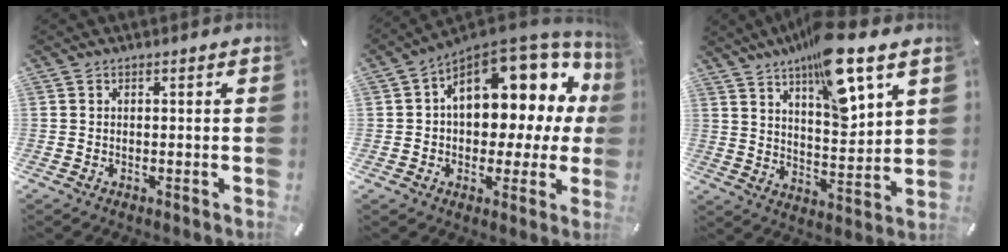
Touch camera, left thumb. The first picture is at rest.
{"total": 15.4, "force": [6.0, 9.8, 10.3], "torque": [-0.124, -0.062, 0.098]}
{"total": 15.1, "force": [10.5, 4.5, 9.9], "torque": [-0.156, -0.061, 0.175]}